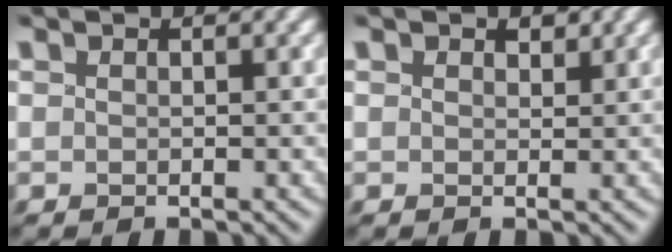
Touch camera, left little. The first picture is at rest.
{"total": 1.8, "force": [1.2, 1.2, 0.8], "torque": [-0.019, -0.003, 0.023]}